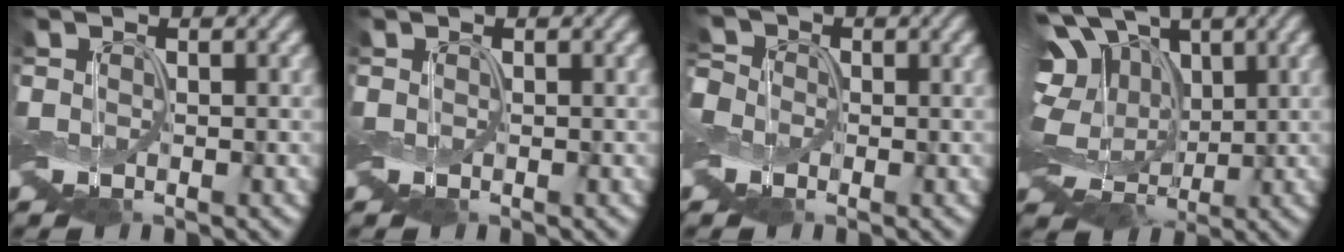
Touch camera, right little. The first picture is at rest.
{"total": 0.0}
{"total": 4.3, "force": [0.2, 3.9, 1.8], "torque": [-0.046, 0.026, -0.030]}
{"total": 12.5, "force": [3.1, 9.1, 8.0], "torque": [-0.180, 0.019, 0.039]}